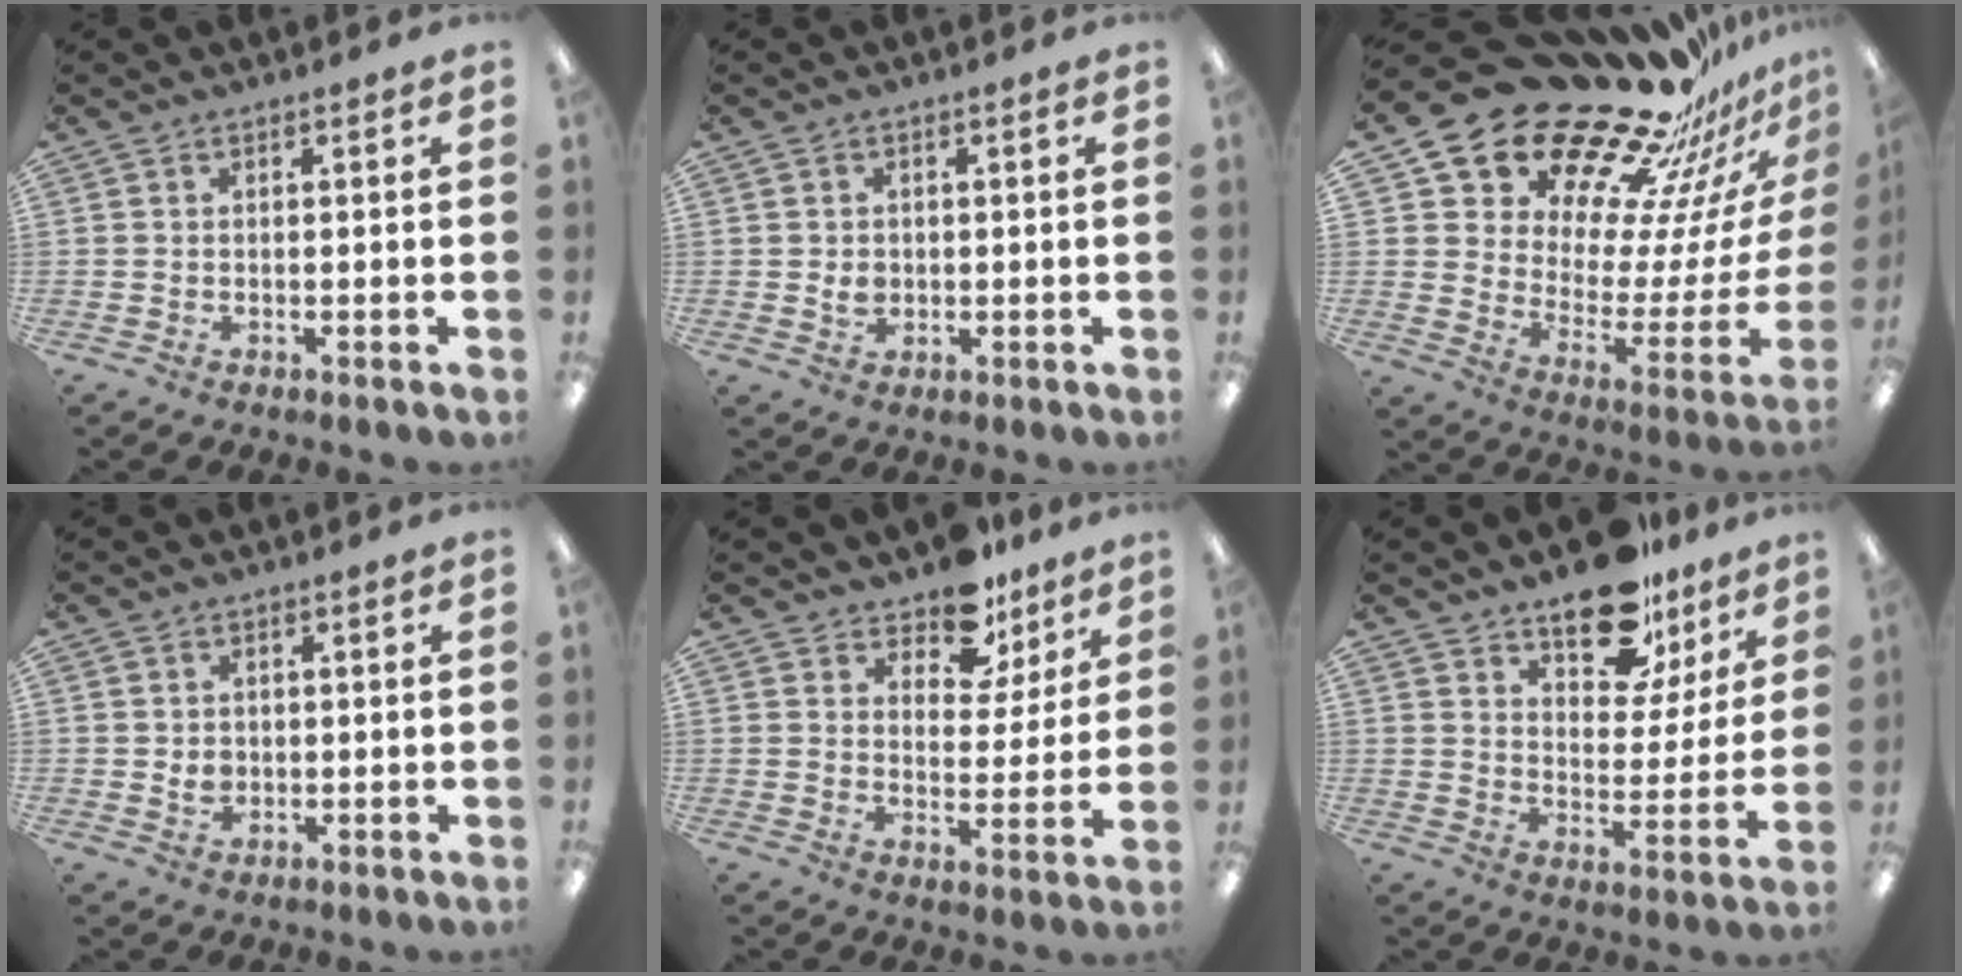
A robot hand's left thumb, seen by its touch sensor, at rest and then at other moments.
{"total": 2.6, "force": [0.1, 2.3, 1.4], "torque": [-0.019, 0.001, -0.002]}
{"total": 25.5, "force": [21.7, 10.2, 8.8], "torque": [-0.131, -0.184, 0.388]}
{"total": 2.6, "force": [0.2, 2.3, 1.2], "torque": [-0.017, 0.000, 0.002]}
{"total": 10.0, "force": [8.2, 5.1, 2.8], "torque": [-0.045, -0.056, 0.151]}
{"total": 15.0, "force": [11.5, 7.3, 6.2], "torque": [-0.083, -0.073, 0.206]}